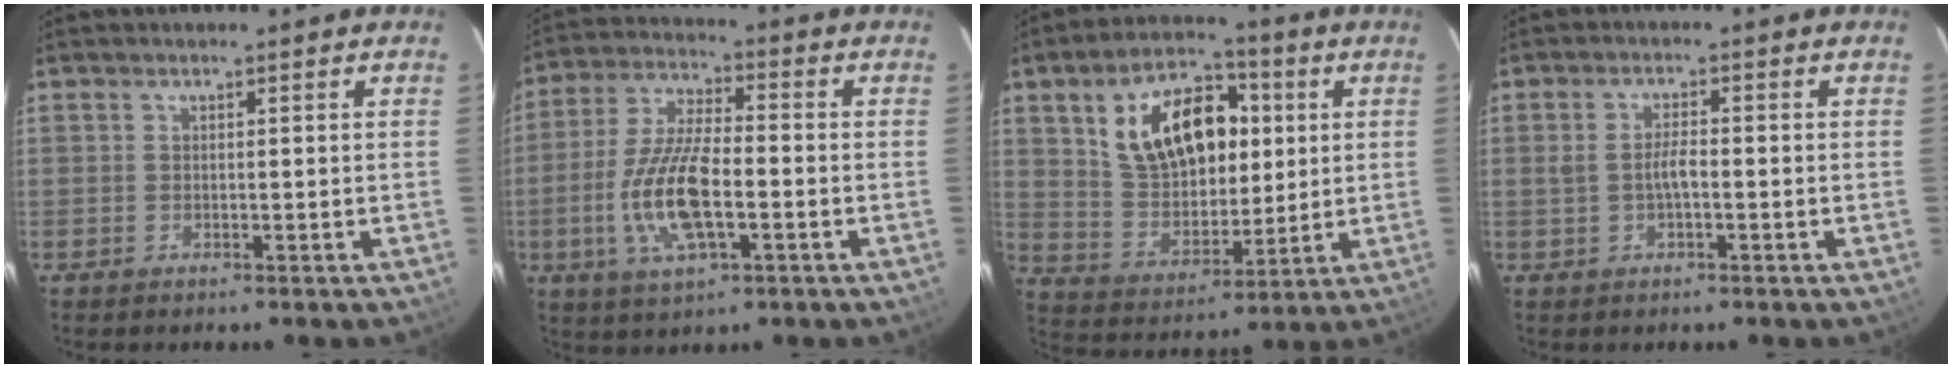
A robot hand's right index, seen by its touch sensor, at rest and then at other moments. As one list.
[{"total": 13.6, "force": [-3.5, 4.8, 12.2], "torque": [-0.258, -0.004, -0.066]}, {"total": 17.3, "force": [4.9, 10.7, 12.7], "torque": [-0.234, 0.027, 0.100]}, {"total": 2.9, "force": [-0.6, 1.0, 2.7], "torque": [-0.054, 0.004, -0.009]}]